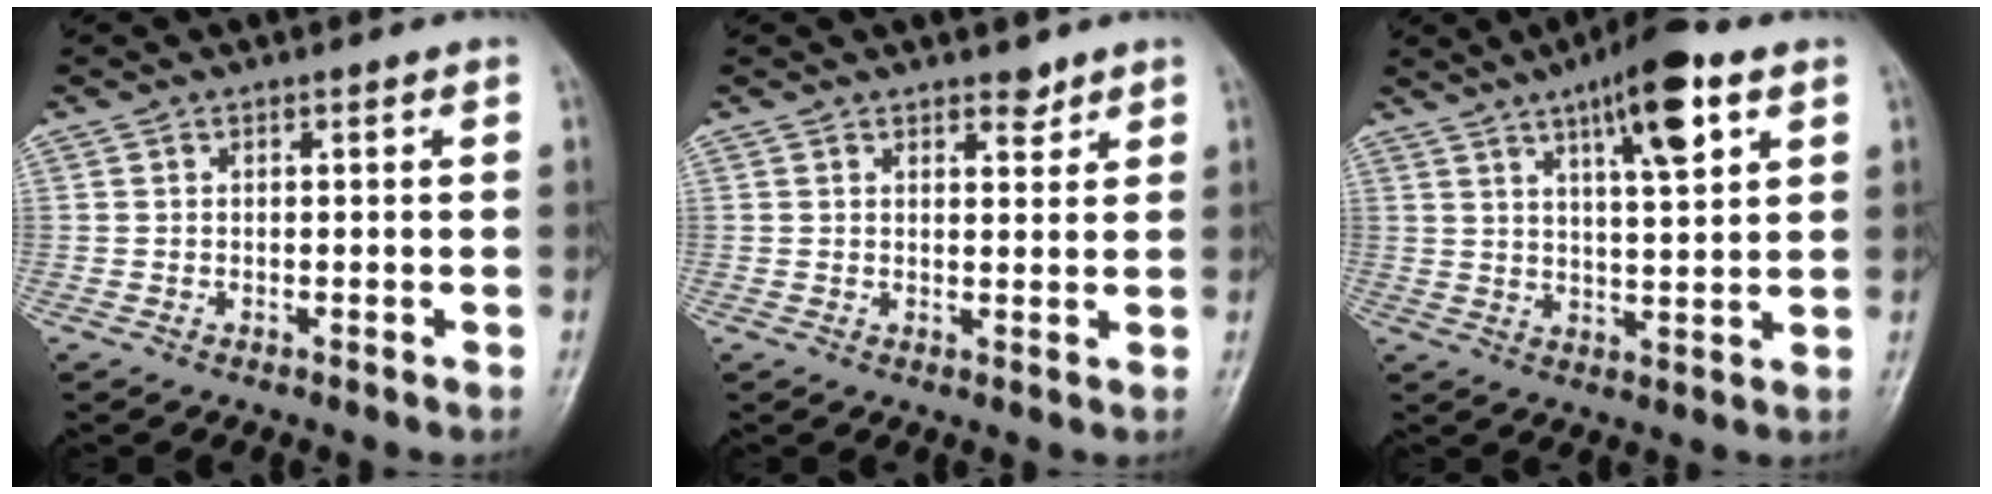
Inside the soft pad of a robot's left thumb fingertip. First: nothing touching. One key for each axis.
{"total": 2.7, "fx": 2.1, "fy": 1.3, "fz": 1.2, "tx": -0.001, "ty": -0.013, "tz": 0.030}
{"total": 12.1, "fx": 6.2, "fy": 3.0, "fz": 9.9, "tx": -0.143, "ty": -0.020, "tz": 0.095}